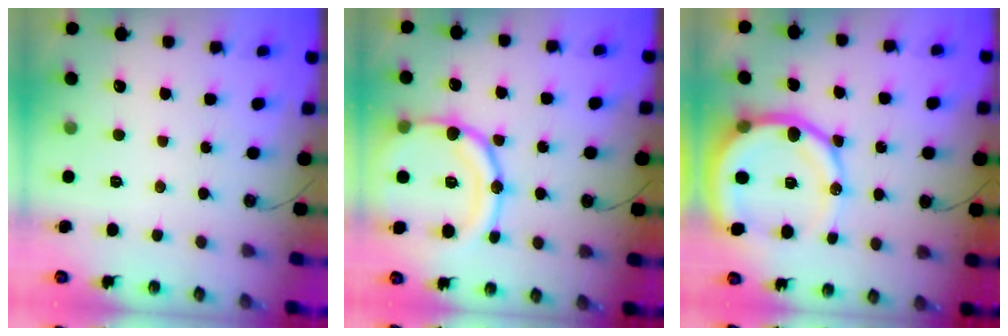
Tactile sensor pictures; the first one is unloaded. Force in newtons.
{"total": 19.7, "press": 19.4, "slide": 3.5}
{"total": 17.5, "press": 17.3, "slide": 3.2}